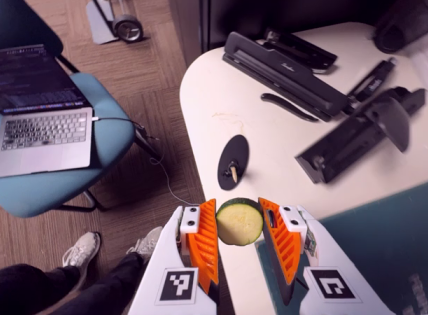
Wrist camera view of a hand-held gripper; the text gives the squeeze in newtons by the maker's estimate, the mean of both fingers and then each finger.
{"total": 10.1, "left": 10.2, "right": 10.0}